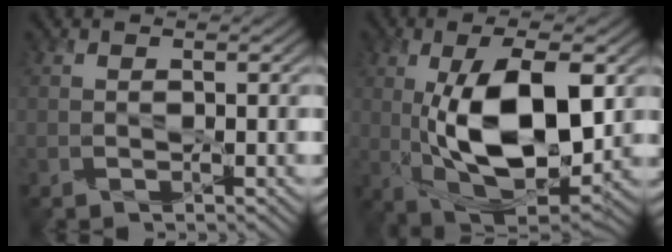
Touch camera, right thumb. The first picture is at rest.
{"total": 13.8, "force": [0.2, 6.3, 12.3], "torque": [-0.214, 0.000, 0.007]}